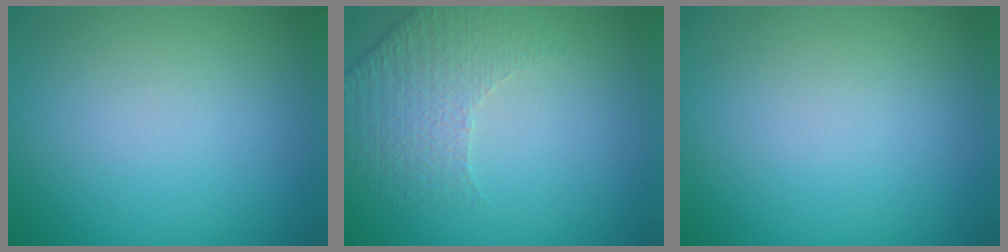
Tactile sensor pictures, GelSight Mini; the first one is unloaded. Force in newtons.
{"total": 2.2, "press": 2.0, "slide": 1.0}
{"total": 0.0}